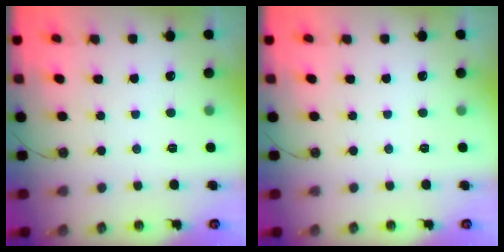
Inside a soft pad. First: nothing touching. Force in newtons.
{"total": 0.0}